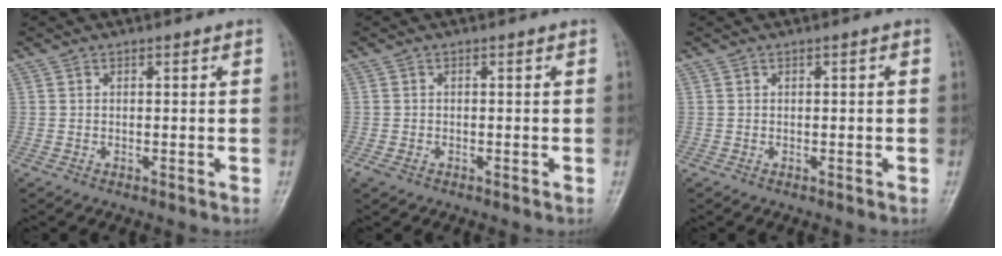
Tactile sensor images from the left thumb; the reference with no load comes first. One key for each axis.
{"total": 1.5, "fx": -0.7, "fy": 1.0, "fz": 0.9, "tx": -0.022, "ty": -0.002, "tz": -0.013}
{"total": 0.0}